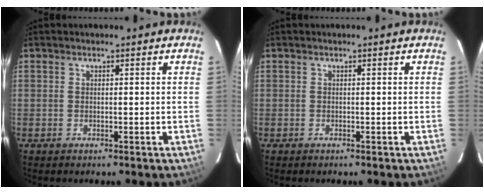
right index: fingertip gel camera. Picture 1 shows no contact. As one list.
[{"total": 0.0}]